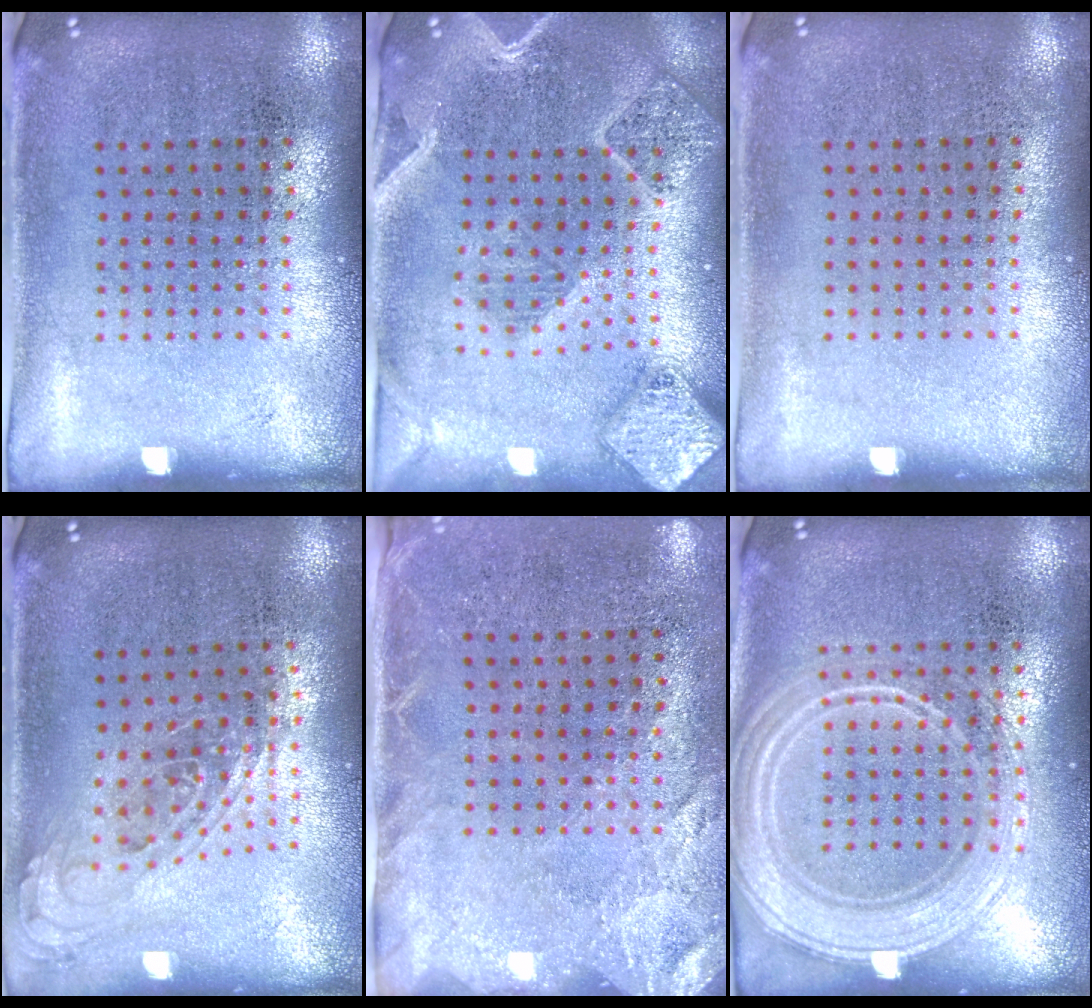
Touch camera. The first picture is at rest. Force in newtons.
{"total": 2.7, "press": 2.4, "slide": 1.2}
{"total": 0.0}
{"total": 0.8, "press": 0.7, "slide": 0.3}
{"total": 2.5, "press": 2.1, "slide": 1.3}
{"total": 2.3, "press": 2.3, "slide": 0.4}